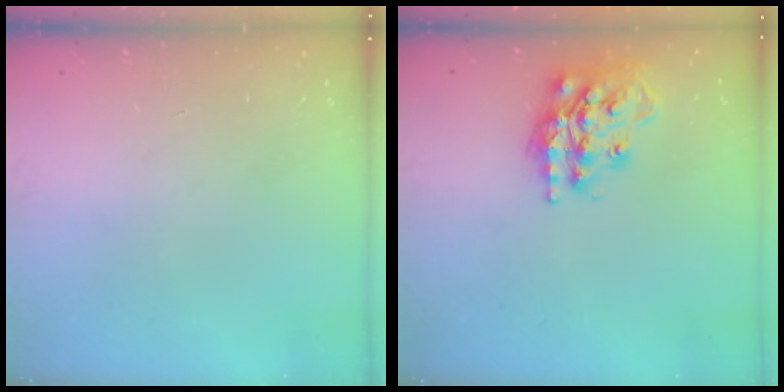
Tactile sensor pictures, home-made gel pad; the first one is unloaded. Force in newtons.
{"total": 16.6, "press": 16.5, "slide": 1.1}